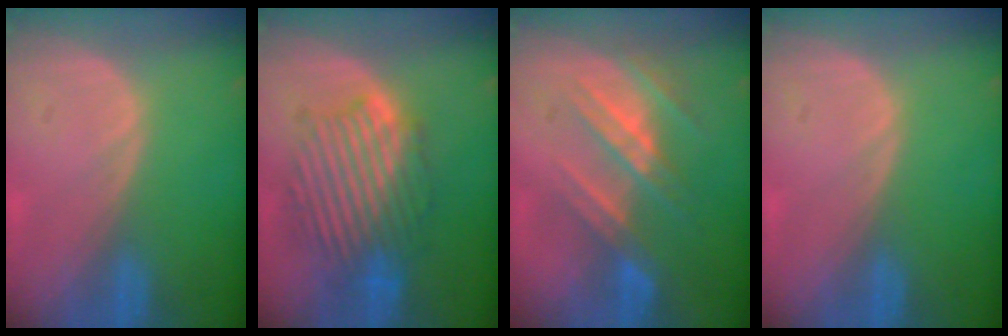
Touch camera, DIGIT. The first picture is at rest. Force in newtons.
{"total": 9.2, "press": 9.2, "slide": 0.5}
{"total": 7.8, "press": 7.4, "slide": 2.6}
{"total": 0.0}